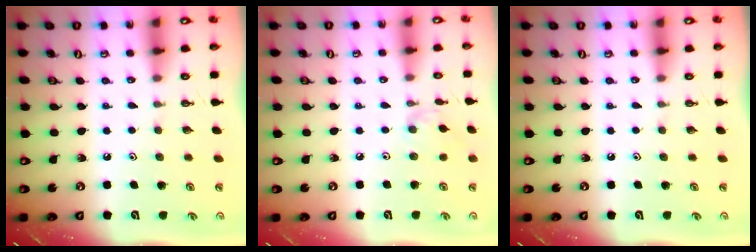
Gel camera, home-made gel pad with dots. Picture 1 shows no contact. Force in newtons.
{"total": 2.8, "press": 2.7, "slide": 0.6}
{"total": 0.0}